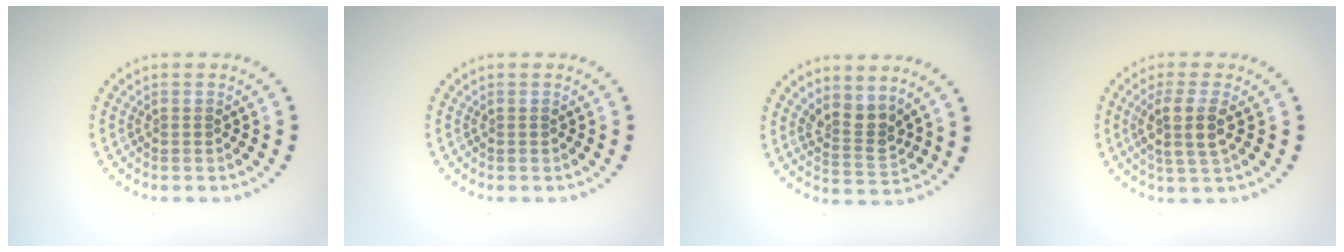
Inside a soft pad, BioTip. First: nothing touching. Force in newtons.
{"total": 0.0}
{"total": 2.7, "press": 2.2, "slide": 1.7}
{"total": 3.3, "press": 2.9, "slide": 1.6}